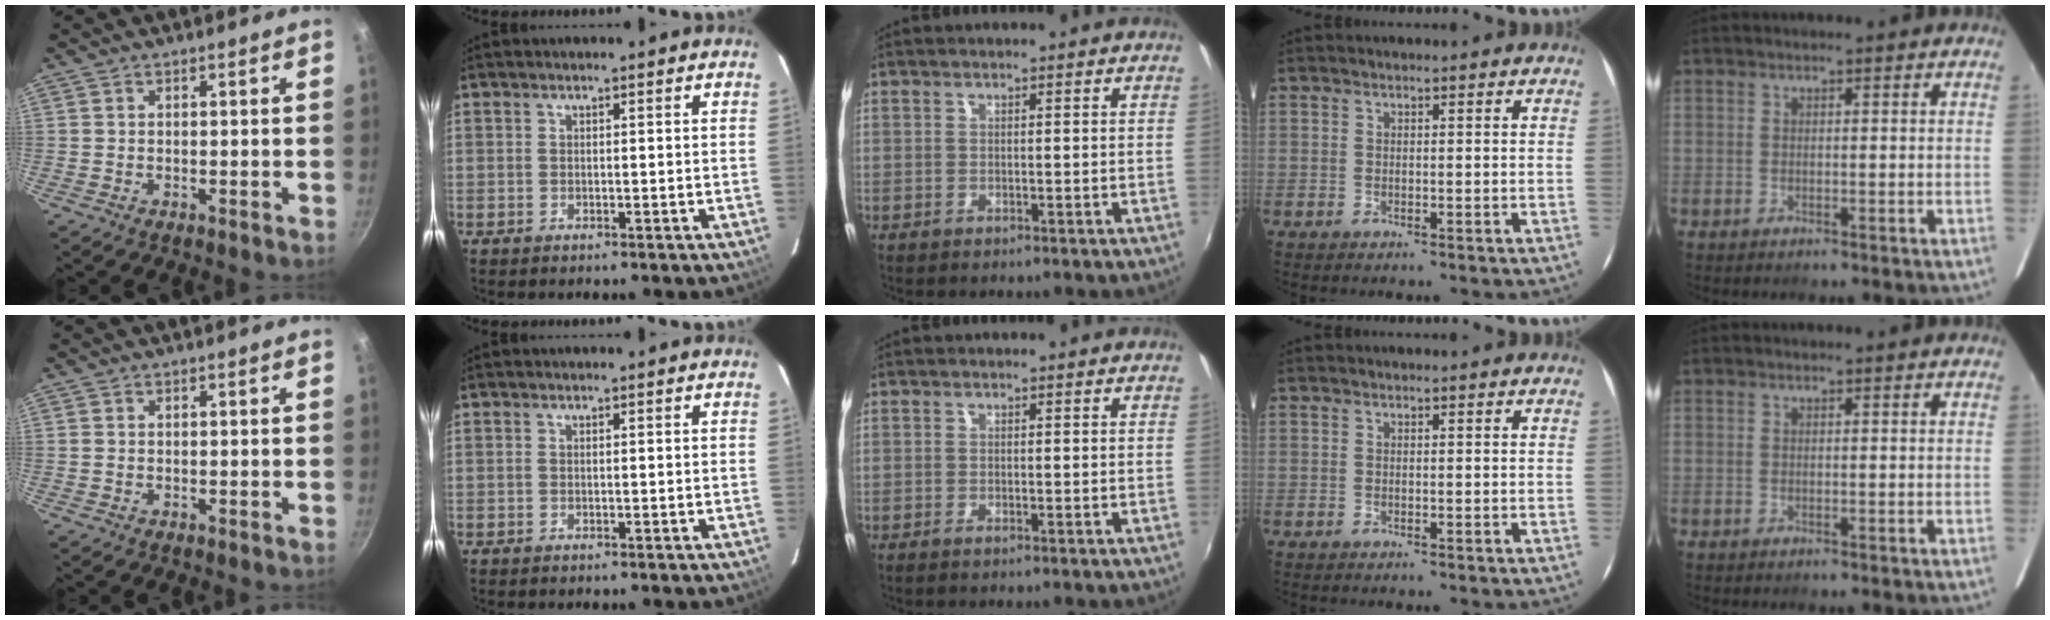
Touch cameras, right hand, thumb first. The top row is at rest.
{"middle": {"total": 0.6, "force": [-0.5, 0.0, 0.3], "torque": [-0.005, -0.003, -0.011]}}